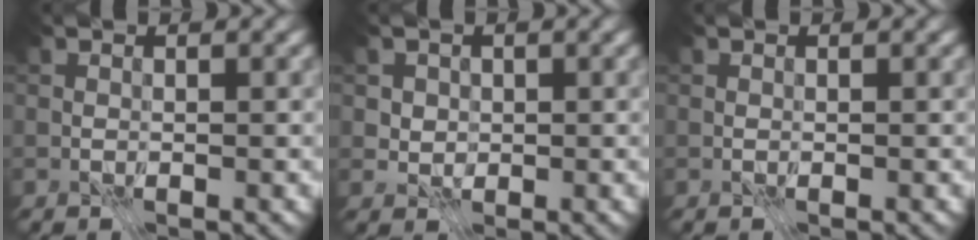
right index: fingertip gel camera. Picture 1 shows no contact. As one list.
[{"total": 2.0, "force": [0.6, 1.7, 0.7], "torque": [-0.022, -0.004, 0.024]}, {"total": 0.0}]